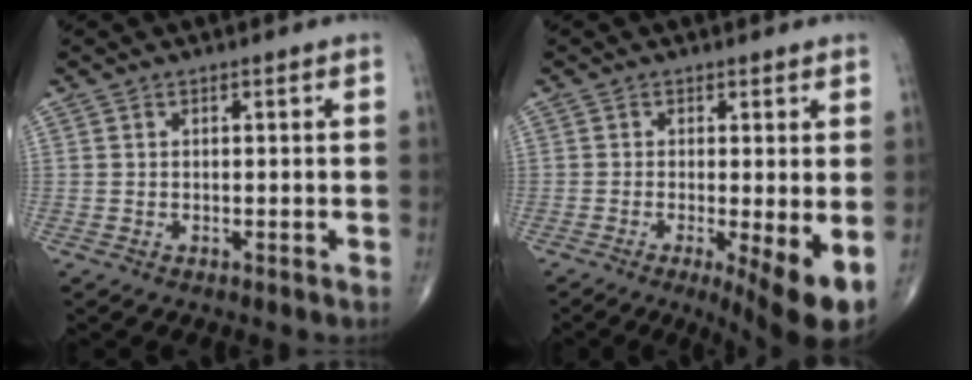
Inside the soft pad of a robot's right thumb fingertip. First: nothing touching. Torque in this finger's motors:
{"motor_torque": [0.10, 1.03, 0.22, 0.09, 0.03]}